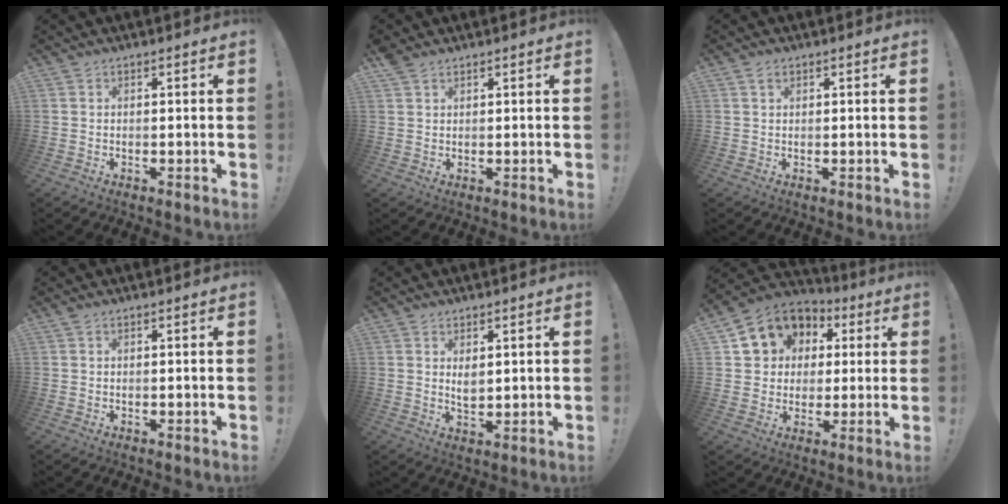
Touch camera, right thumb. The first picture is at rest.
{"total": 2.5, "force": [1.9, 1.4, 0.9], "torque": [-0.020, -0.006, 0.037]}
{"total": 1.6, "force": [1.0, 0.9, 0.7], "torque": [-0.007, -0.002, 0.017]}
{"total": 0.5, "force": [0.3, 0.3, 0.2], "torque": [-0.013, 0.005, 0.007]}
{"total": 3.6, "force": [1.9, 2.1, 2.3], "torque": [-0.027, -0.014, 0.031]}
{"total": 11.6, "force": [4.5, 10.1, 3.4], "torque": [-0.049, -0.028, 0.098]}